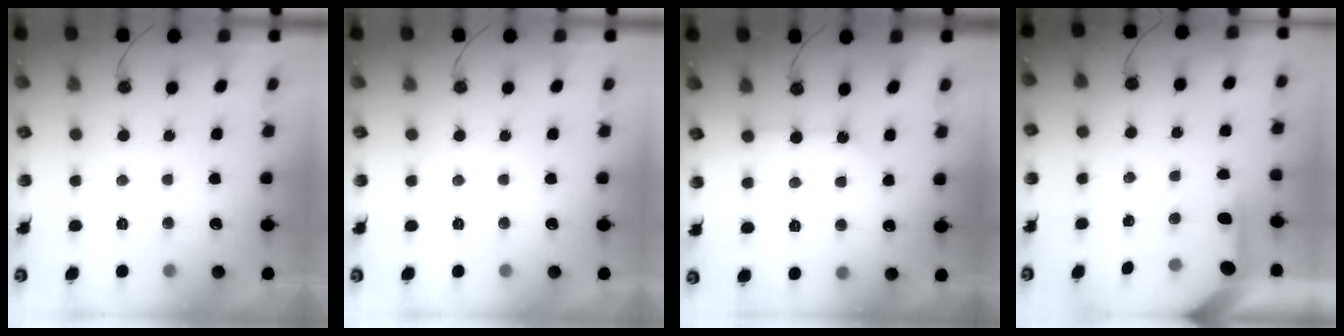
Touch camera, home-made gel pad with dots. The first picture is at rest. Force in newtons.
{"total": 0.0}
{"total": 1.2, "press": 1.2, "slide": 0.2}
{"total": 3.9, "press": 3.9, "slide": 0.5}